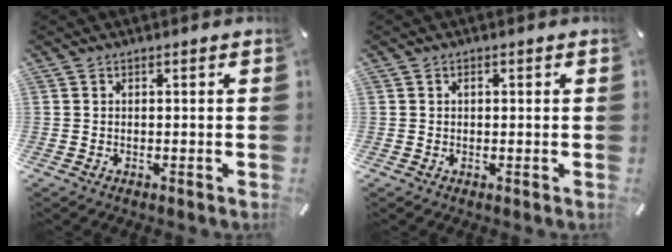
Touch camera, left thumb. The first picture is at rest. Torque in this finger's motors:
{"motor_torque": [-0.31, 0.06, -0.13, 0.10, 0.01]}